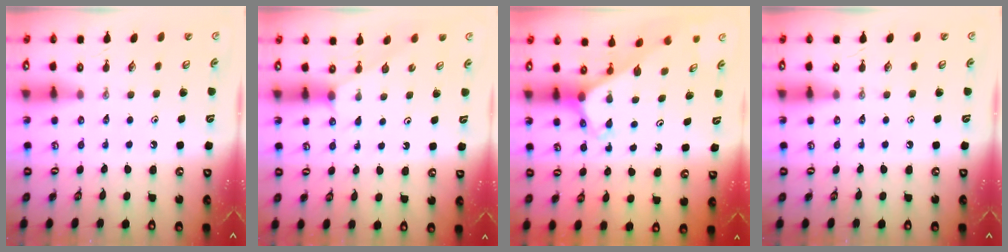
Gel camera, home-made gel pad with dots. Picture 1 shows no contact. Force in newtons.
{"total": 2.4, "press": 2.4, "slide": 0.4}
{"total": 2.7, "press": 2.7, "slide": 0.1}
{"total": 0.0}